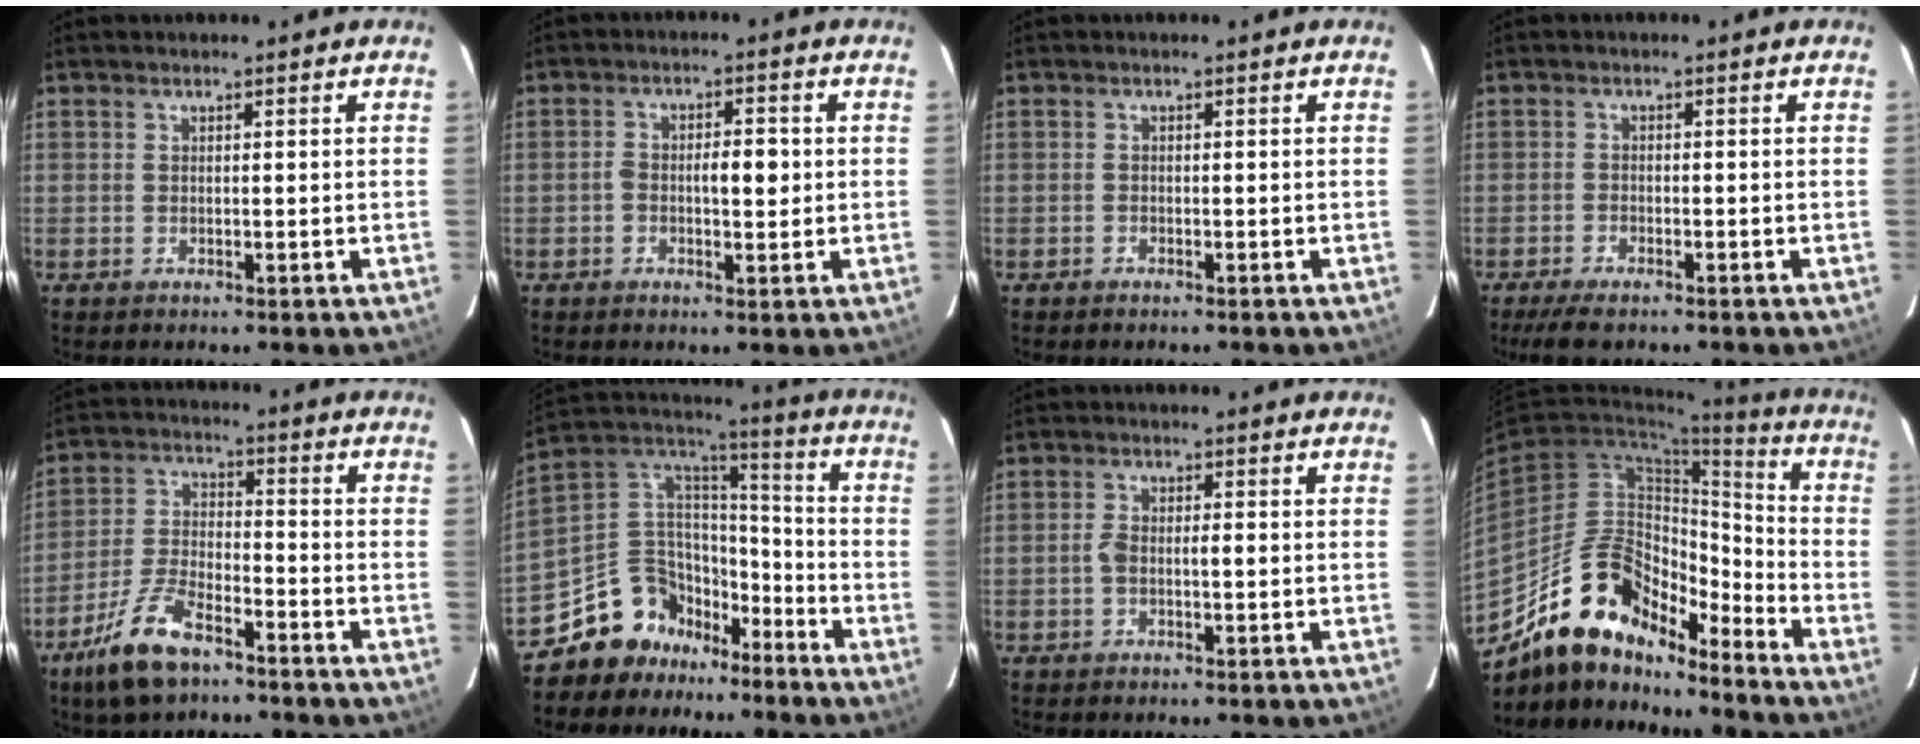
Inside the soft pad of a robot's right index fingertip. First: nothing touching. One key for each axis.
{"total": 4.5, "fx": -0.4, "fy": 1.8, "fz": 4.1, "tx": -0.072, "ty": 0.015, "tz": -0.003}
{"total": 1.1, "fx": -1.0, "fy": 0.3, "fz": 0.3, "tx": -0.006, "ty": -0.003, "tz": -0.010}
{"total": 4.9, "fx": -4.0, "fy": 1.3, "fz": 2.6, "tx": -0.044, "ty": -0.011, "tz": -0.062}
{"total": 10.7, "fx": -7.2, "fy": 3.5, "fz": 7.0, "tx": -0.153, "ty": -0.012, "tz": -0.139}
{"total": 12.6, "fx": -9.2, "fy": 8.5, "fz": 1.4, "tx": -0.026, "ty": 0.107, "tz": -0.160}
{"total": 2.9, "fx": -0.4, "fy": 1.1, "fz": 2.7, "tx": -0.060, "ty": 0.012, "tz": -0.007}
{"total": 15.6, "fx": -13.0, "fy": 6.0, "fz": 6.3, "tx": -0.104, "ty": 0.046, "tz": -0.227}